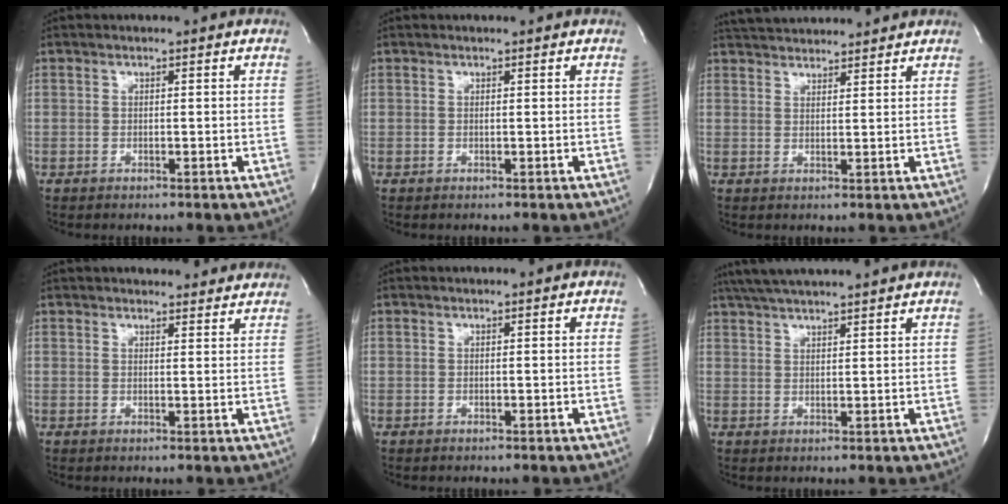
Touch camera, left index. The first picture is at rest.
{"total": 0.0}
{"total": 9.6, "force": [9.2, 1.6, 2.5], "torque": [-0.048, 0.025, 0.136]}
{"total": 8.8, "force": [8.2, 2.1, 2.5], "torque": [-0.020, 0.005, 0.086]}
{"total": 0.0}
{"total": 10.8, "force": [9.6, 0.4, 5.0], "torque": [-0.090, 0.034, 0.146]}